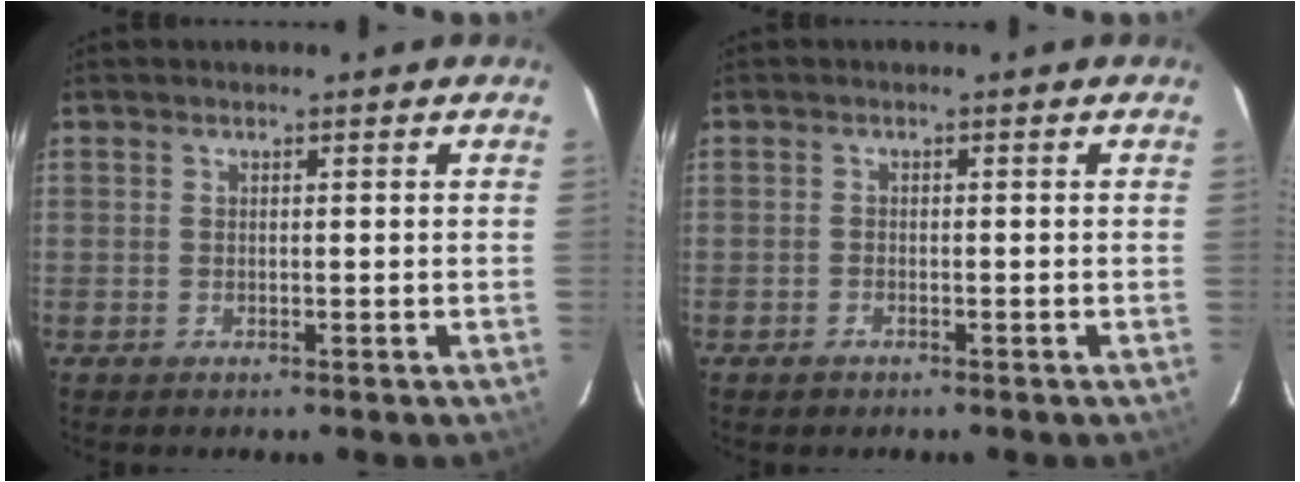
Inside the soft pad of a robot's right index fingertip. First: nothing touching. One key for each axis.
{"total": 1.1, "fx": -0.8, "fy": 0.7, "fz": 0.2, "tx": -0.006, "ty": 0.002, "tz": -0.013}